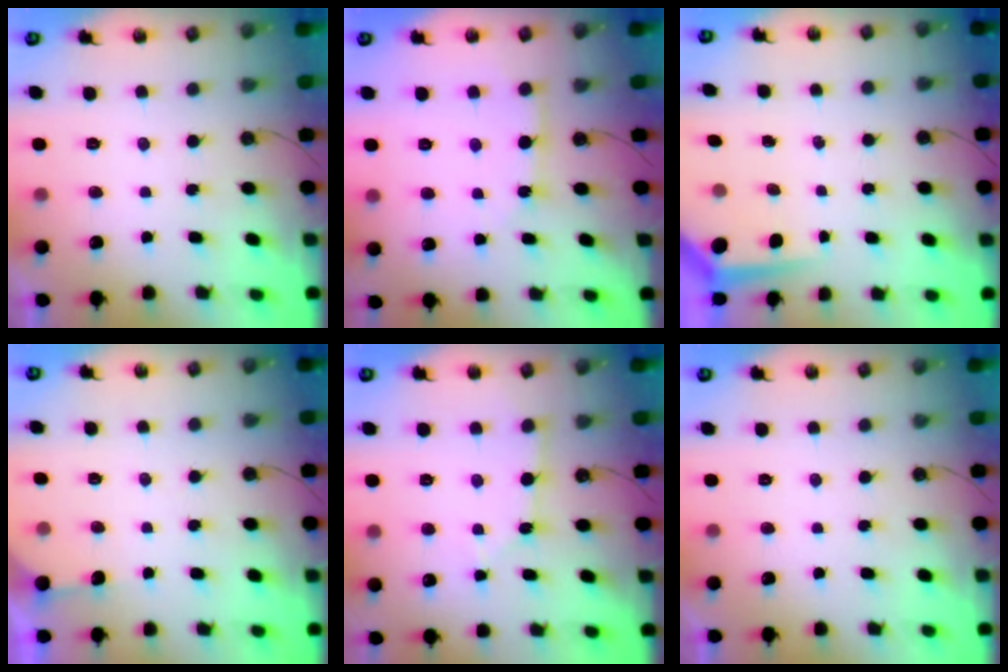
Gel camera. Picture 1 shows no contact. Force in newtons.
{"total": 5.2, "press": 5.2, "slide": 0.5}
{"total": 3.9, "press": 3.9, "slide": 0.3}
{"total": 3.3, "press": 3.3, "slide": 0.4}
{"total": 2.1, "press": 2.1, "slide": 0.3}
{"total": 0.0}